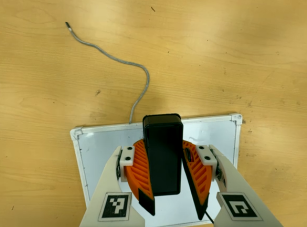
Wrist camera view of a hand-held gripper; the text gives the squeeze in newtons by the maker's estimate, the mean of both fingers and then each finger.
{"total": 9.5, "left": 9.8, "right": 9.3}